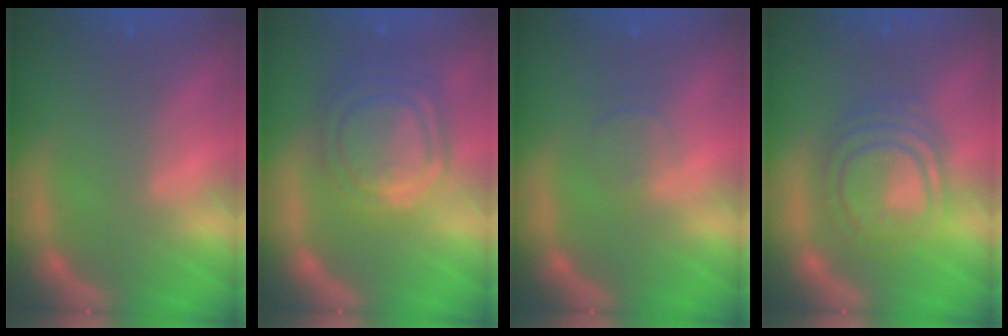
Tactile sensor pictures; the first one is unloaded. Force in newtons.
{"total": 9.5}
{"total": 1.4}
{"total": 7.6}